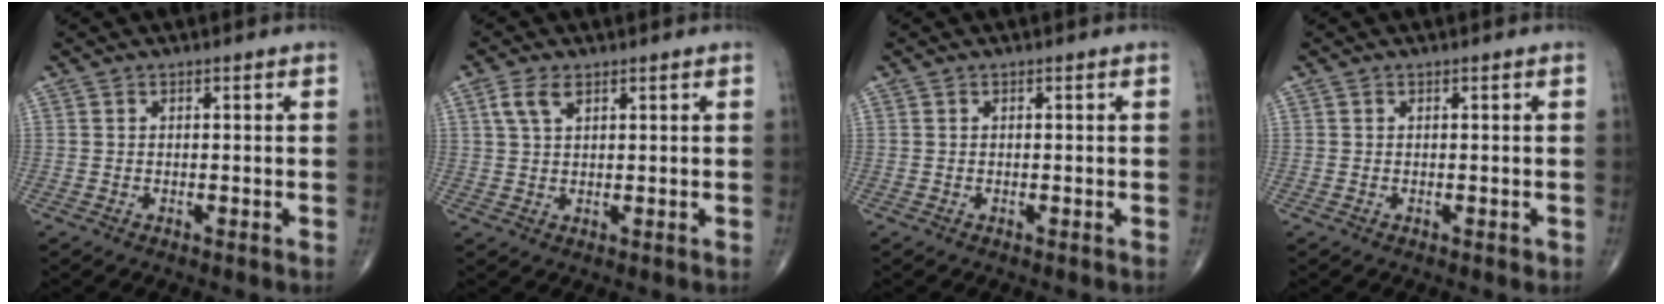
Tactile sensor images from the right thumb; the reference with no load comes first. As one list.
[{"total": 3.6, "force": [1.8, 1.8, 2.6], "torque": [-0.053, 0.006, 0.040]}, {"total": 0.0}, {"total": 0.5, "force": [-0.1, 0.4, 0.3], "torque": [0.003, 0.002, -0.002]}]